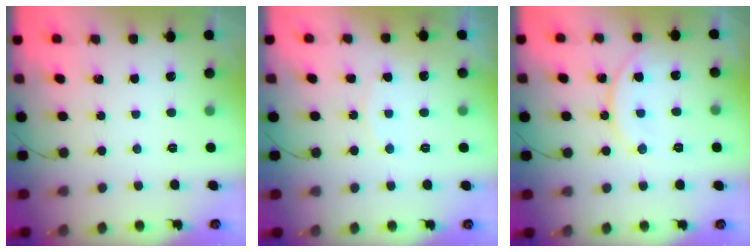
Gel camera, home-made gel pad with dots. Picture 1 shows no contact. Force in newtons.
{"total": 5.9, "press": 5.9, "slide": 0.4}
{"total": 11.7, "press": 11.5, "slide": 2.4}